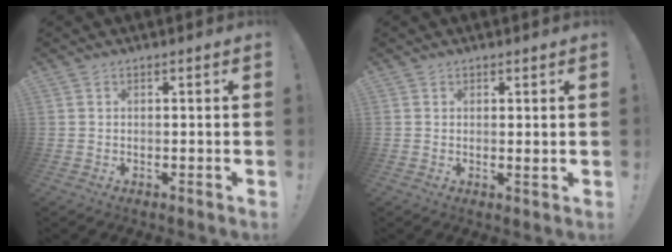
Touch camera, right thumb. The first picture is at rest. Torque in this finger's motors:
{"motor_torque": [-0.19, 0.01, 0.04, 0.17, 0.00]}